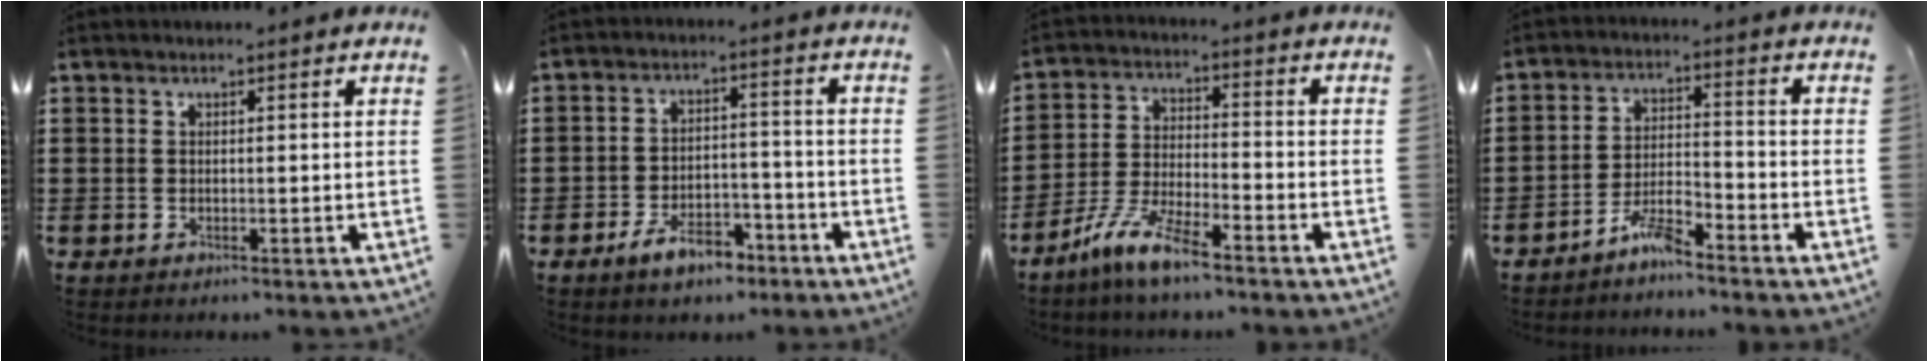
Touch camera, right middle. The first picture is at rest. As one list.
[{"total": 6.3, "force": [-4.8, 2.6, 3.1], "torque": [-0.058, 0.014, -0.092]}, {"total": 8.2, "force": [-6.6, 1.1, 4.8], "torque": [-0.114, -0.004, -0.131]}, {"total": 4.9, "force": [-4.4, 0.5, 2.1], "torque": [-0.053, 0.004, -0.091]}]